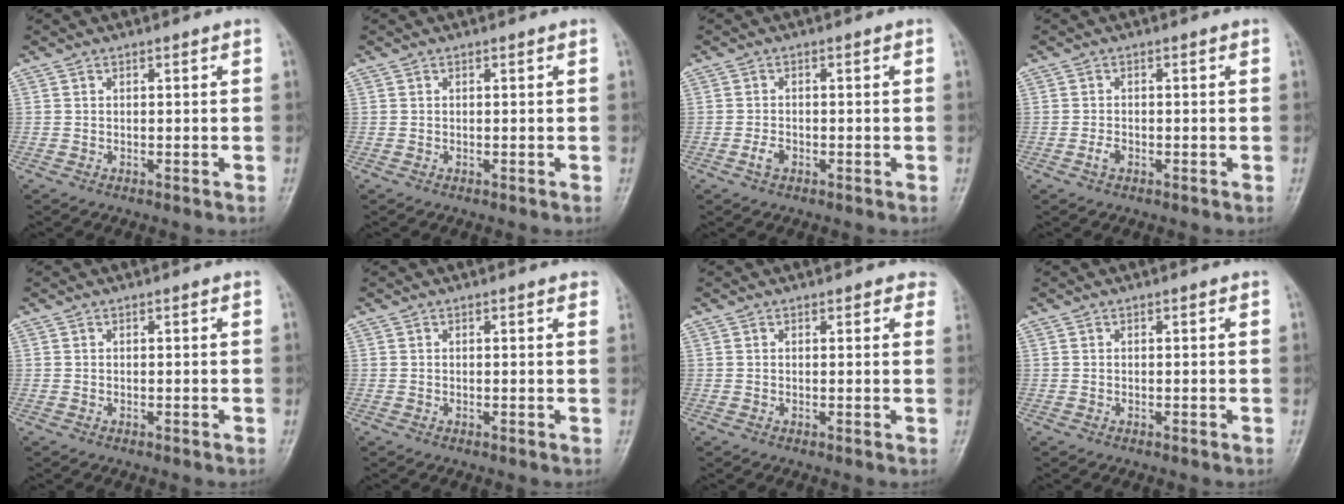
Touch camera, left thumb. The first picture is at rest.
{"total": 0.0}
{"total": 1.8, "force": [-0.9, 1.1, 1.1], "torque": [-0.025, 0.006, -0.018]}
{"total": 1.4, "force": [-0.7, 0.9, 0.9], "torque": [-0.020, 0.005, -0.015]}
{"total": 0.0}
{"total": 1.8, "force": [1.4, 0.5, 1.1], "torque": [-0.007, 0.003, 0.008]}
{"total": 3.0, "force": [2.4, 1.5, 1.0], "torque": [0.021, -0.005, 0.011]}
{"total": 0.0}